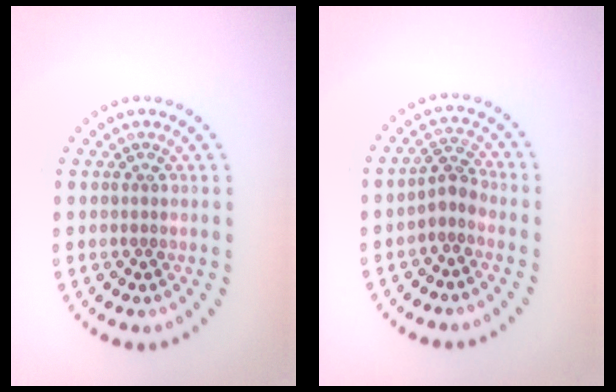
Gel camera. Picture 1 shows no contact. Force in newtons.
{"total": 2.1, "press": 1.6, "slide": 1.3}